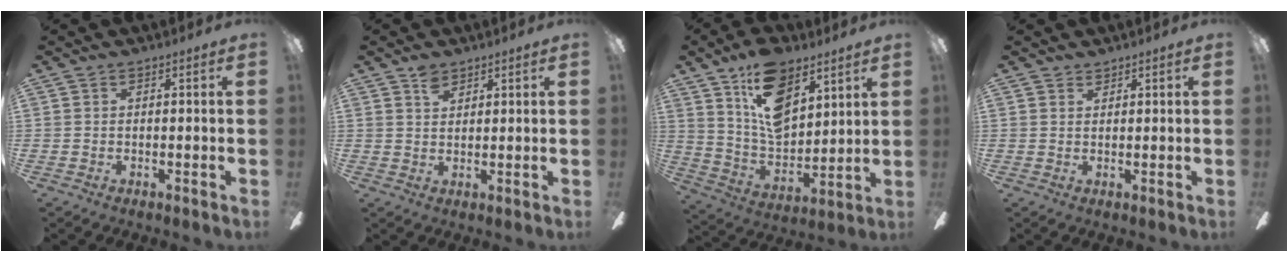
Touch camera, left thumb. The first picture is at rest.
{"total": 3.1, "force": [2.3, 1.7, 1.2], "torque": [-0.020, -0.004, 0.042]}
{"total": 16.3, "force": [9.8, 8.9, 9.5], "torque": [-0.165, -0.041, 0.182]}
{"total": 1.3, "force": [1.2, 0.5, -0.1], "torque": [0.001, -0.002, 0.024]}